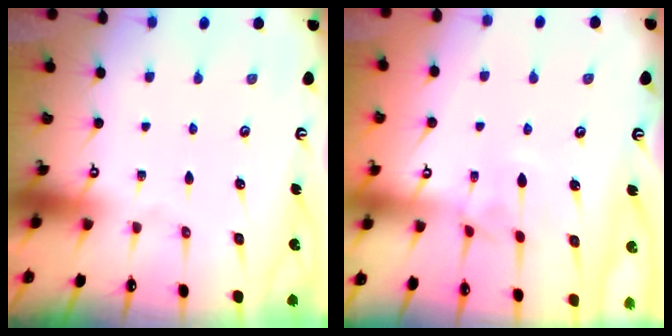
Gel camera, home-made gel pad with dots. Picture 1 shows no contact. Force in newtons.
{"total": 1.9, "press": 1.8, "slide": 0.7}